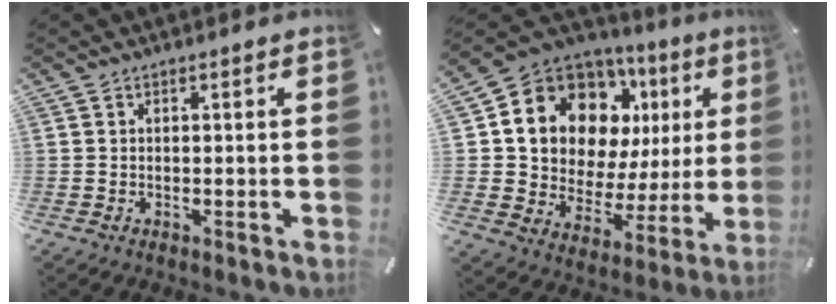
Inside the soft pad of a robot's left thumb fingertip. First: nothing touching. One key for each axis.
{"total": 15.3, "fx": 8.2, "fy": 10.9, "fz": 6.9, "tx": -0.120, "ty": -0.068, "tz": 0.153}